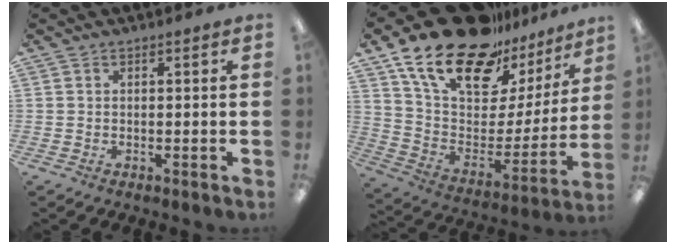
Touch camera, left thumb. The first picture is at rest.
{"total": 23.0, "force": [17.6, 9.7, 11.2], "torque": [-0.210, -0.113, 0.315]}